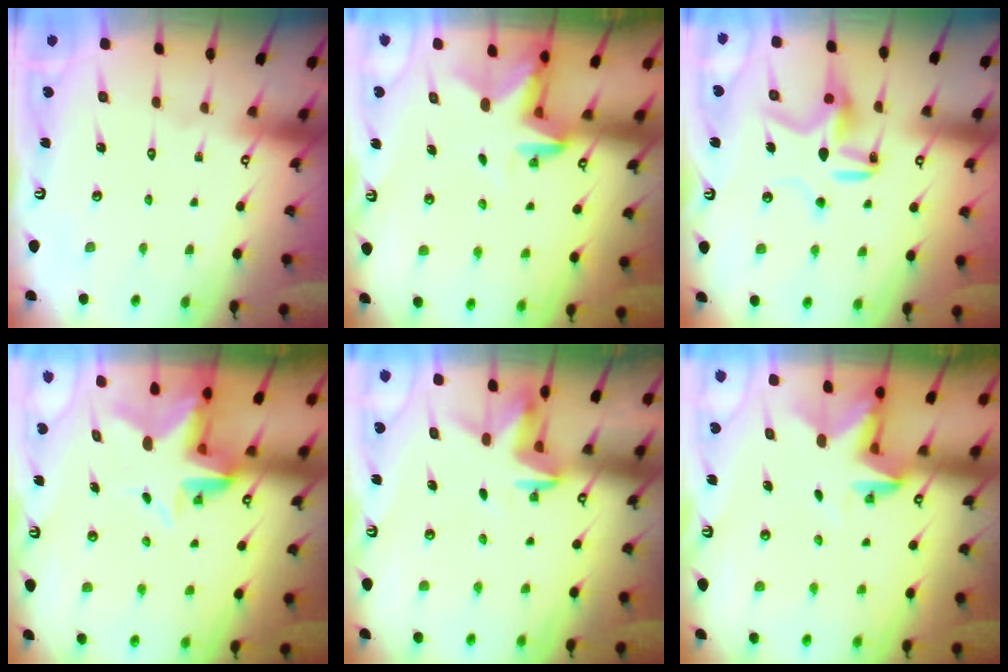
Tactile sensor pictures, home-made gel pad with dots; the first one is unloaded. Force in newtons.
{"total": 3.0, "press": 3.0, "slide": 0.4}
{"total": 10.0, "press": 10.0, "slide": 0.4}
{"total": 5.9, "press": 5.8, "slide": 0.6}
{"total": 3.1, "press": 3.1, "slide": 0.2}
{"total": 2.8, "press": 2.8, "slide": 0.2}